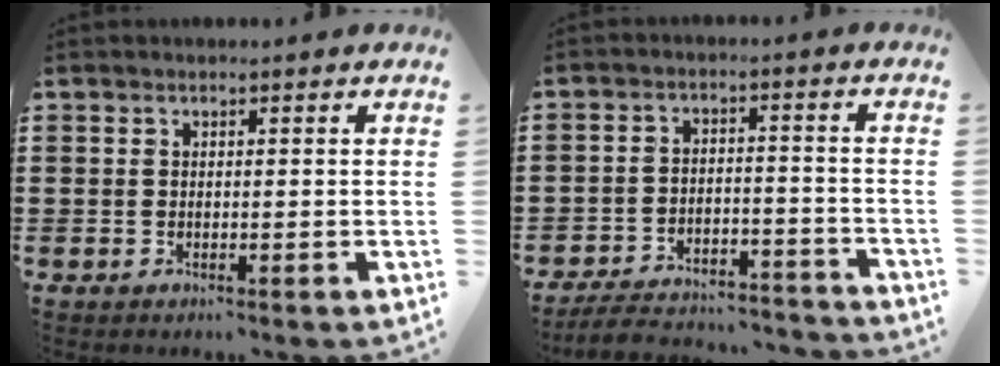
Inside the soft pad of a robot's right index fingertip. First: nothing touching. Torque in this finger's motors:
{"motor_torque": [-0.47, 0.47, 0.02, -0.06]}